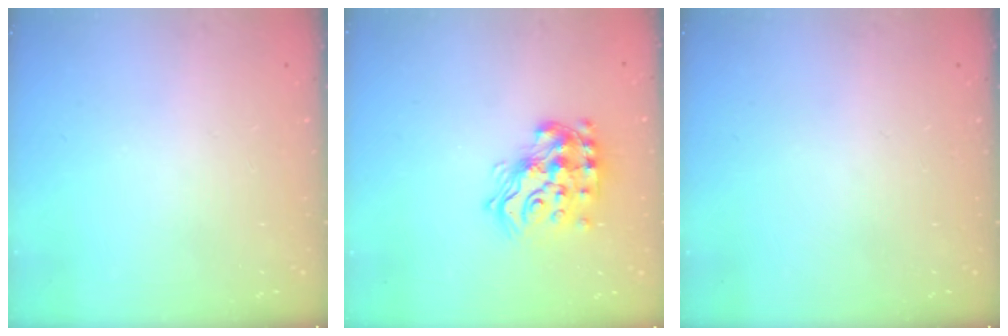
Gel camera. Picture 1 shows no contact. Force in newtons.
{"total": 17.0, "press": 17.0, "slide": 1.0}
{"total": 0.0}